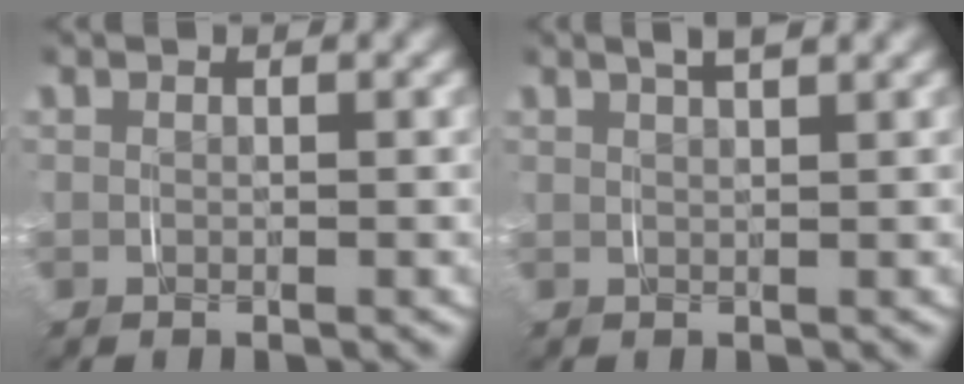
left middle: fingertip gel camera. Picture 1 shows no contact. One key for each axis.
{"total": 2.9, "fx": 2.1, "fy": 0.5, "fz": 1.9, "tx": -0.027, "ty": 0.012, "tz": 0.032}